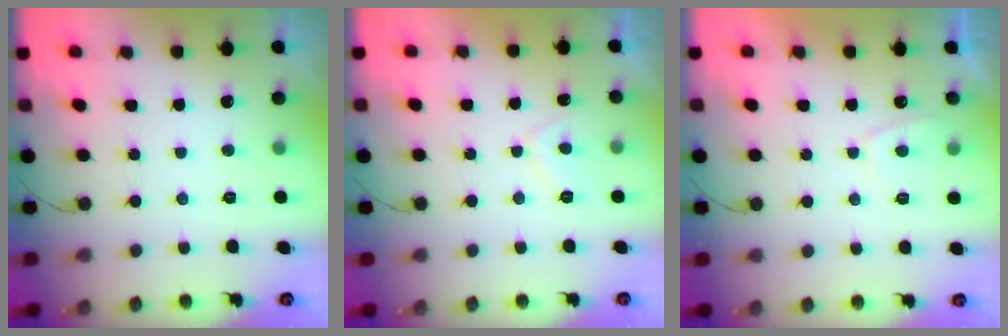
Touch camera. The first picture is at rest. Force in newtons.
{"total": 3.9, "press": 3.8, "slide": 0.7}
{"total": 1.9, "press": 1.8, "slide": 0.7}